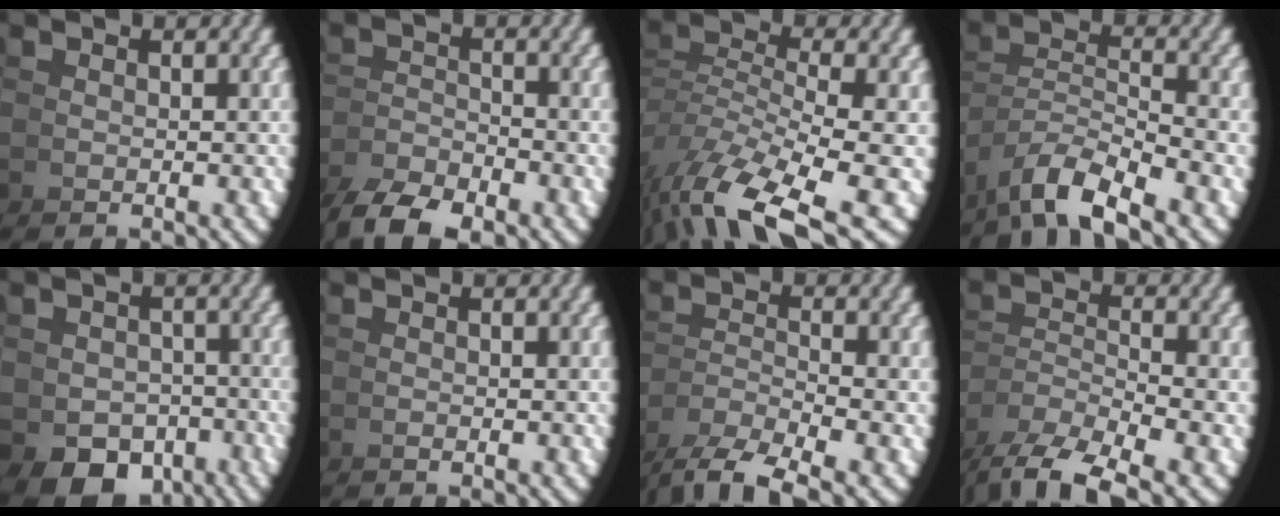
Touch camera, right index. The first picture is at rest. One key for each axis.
{"total": 3.7, "fx": -3.4, "fy": 0.4, "fz": 1.3, "tx": -0.003, "ty": -0.005, "tz": -0.058}
{"total": 6.8, "fx": -4.0, "fy": 2.2, "fz": 5.1, "tx": -0.101, "ty": -0.037, "tz": -0.040}
{"total": 6.0, "fx": -3.3, "fy": 3.3, "fz": 3.7, "tx": -0.068, "ty": -0.017, "tz": -0.049}
{"total": 6.2, "fx": -3.5, "fy": 4.3, "fz": 2.7, "tx": -0.036, "ty": -0.028, "tz": -0.047}
{"total": 0.6, "fx": -0.3, "fy": -0.4, "fz": -0.1, "tx": 0.006, "ty": 0.003, "tz": -0.009}
{"total": 4.5, "fx": -3.5, "fy": 1.3, "fz": 2.5, "tx": -0.042, "ty": -0.011, "tz": -0.051}
{"total": 5.4, "fx": -3.5, "fy": 2.8, "fz": 3.0, "tx": -0.058, "ty": -0.013, "tz": -0.052}